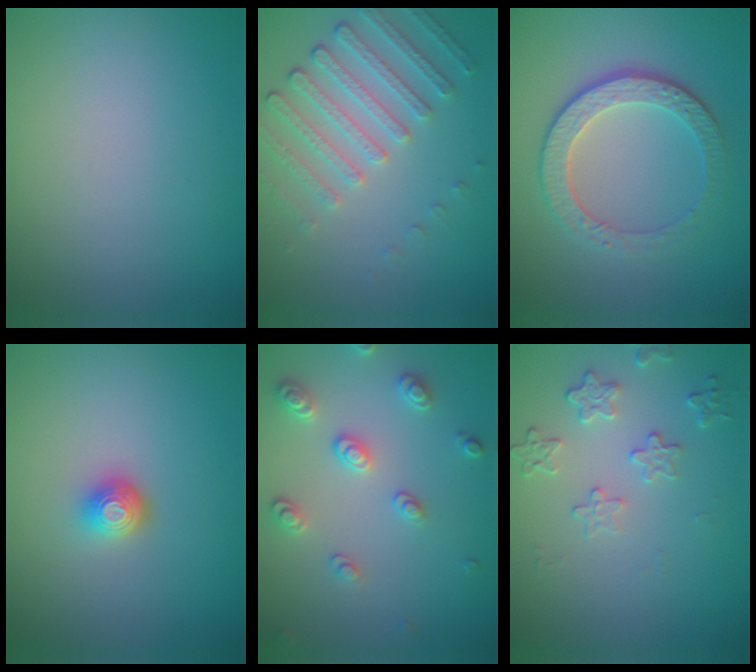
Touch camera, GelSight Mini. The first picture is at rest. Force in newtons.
{"total": 4.6, "press": 3.6, "slide": 2.8}
{"total": 4.3, "press": 3.3, "slide": 2.8}
{"total": 1.9, "press": 1.4, "slide": 1.4}
{"total": 3.0, "press": 2.9, "slide": 0.6}
{"total": 2.2, "press": 1.6, "slide": 1.6}